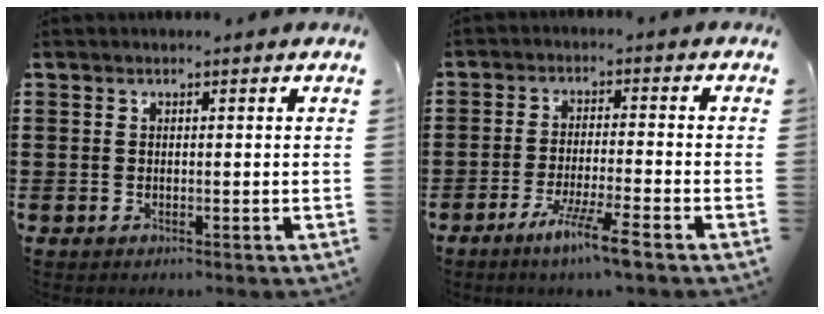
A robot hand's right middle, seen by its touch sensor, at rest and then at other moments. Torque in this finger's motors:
{"motor_torque": [1.84, -0.29, 0.25, 0.17]}